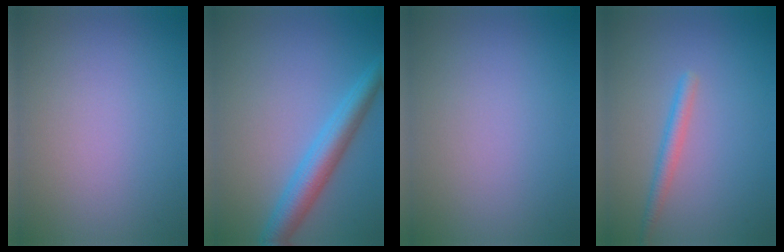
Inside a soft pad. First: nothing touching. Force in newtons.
{"total": 4.7, "press": 4.7, "slide": 0.1}
{"total": 0.0}
{"total": 1.8, "press": 1.8, "slide": 0.1}